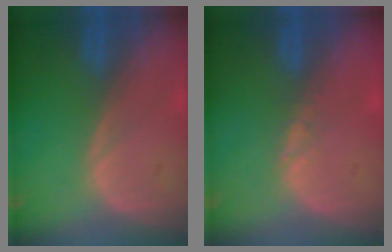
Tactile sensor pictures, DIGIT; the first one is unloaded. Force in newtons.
{"total": 0.9, "press": 0.8, "slide": 0.5}